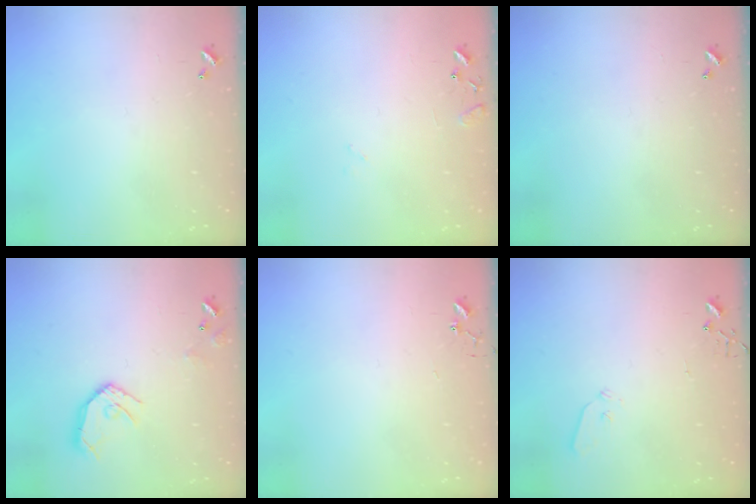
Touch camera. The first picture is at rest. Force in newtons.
{"total": 9.5, "press": 9.5, "slide": 0.9}
{"total": 0.0}
{"total": 11.7, "press": 11.6, "slide": 1.2}
{"total": 3.5, "press": 3.4, "slide": 0.4}
{"total": 4.4, "press": 4.4, "slide": 0.7}